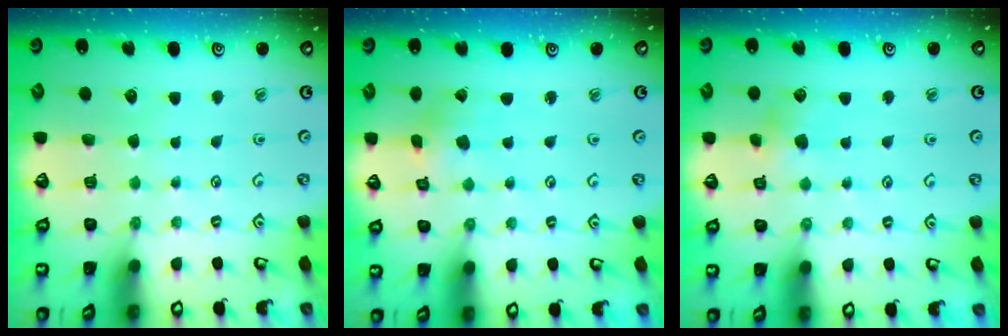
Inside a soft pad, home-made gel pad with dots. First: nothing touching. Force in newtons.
{"total": 1.4, "press": 1.4, "slide": 0.4}
{"total": 5.1, "press": 5.1, "slide": 0.5}